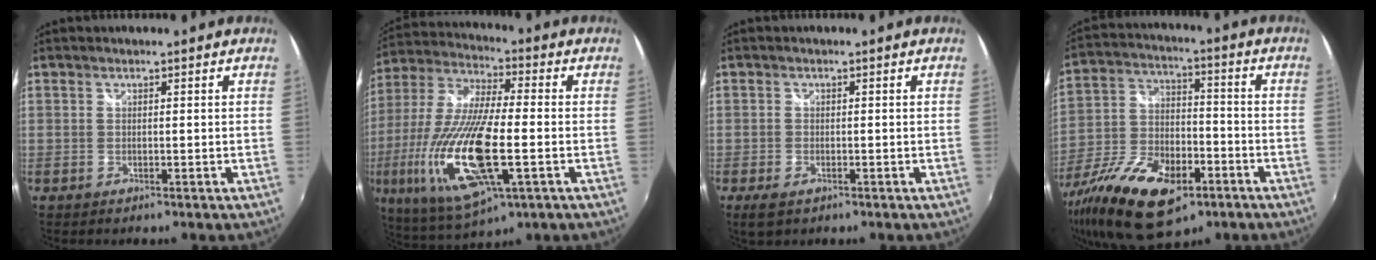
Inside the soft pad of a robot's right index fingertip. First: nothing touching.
{"total": 23.5, "force": [-6.2, 6.8, 21.6], "torque": [-0.448, -0.042, -0.110]}
{"total": 3.2, "force": [-1.8, 1.6, 2.0], "torque": [-0.046, -0.007, -0.031]}
{"total": 21.3, "force": [-11.3, 10.2, 14.9], "torque": [-0.311, -0.042, -0.190]}